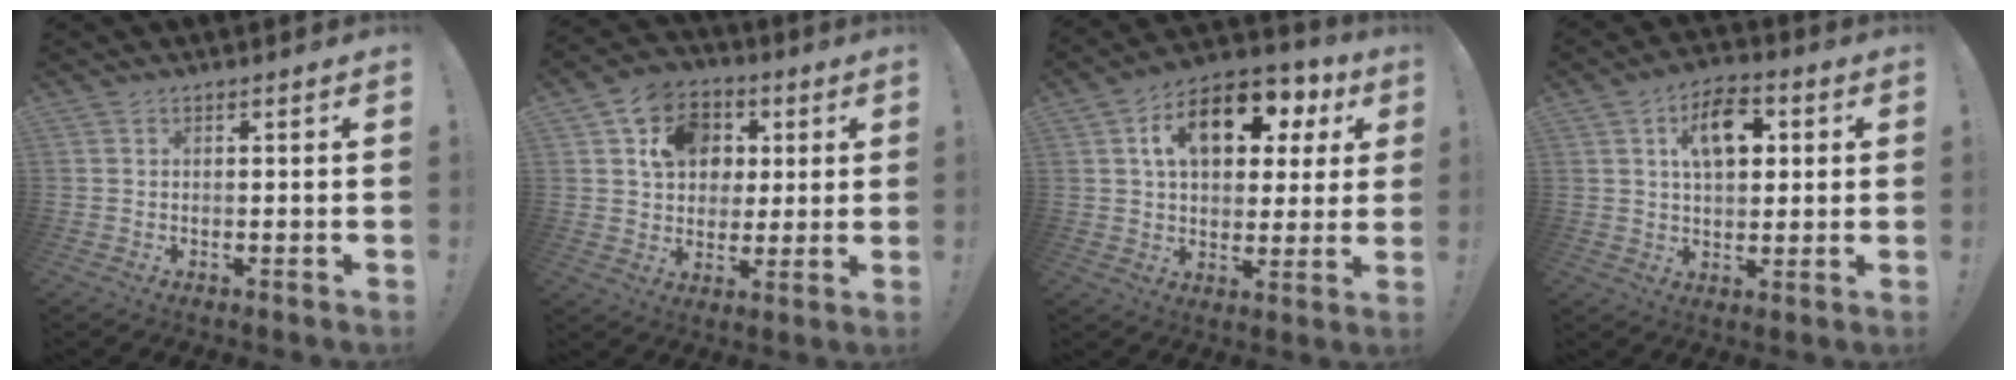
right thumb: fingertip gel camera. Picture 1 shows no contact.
{"total": 14.5, "force": [4.7, 12.1, 6.5], "torque": [-0.089, -0.011, 0.096]}
{"total": 16.7, "force": [6.4, 9.9, 11.8], "torque": [-0.188, -0.012, 0.110]}
{"total": 11.9, "force": [3.9, 7.4, 8.5], "torque": [-0.115, 0.001, 0.065]}